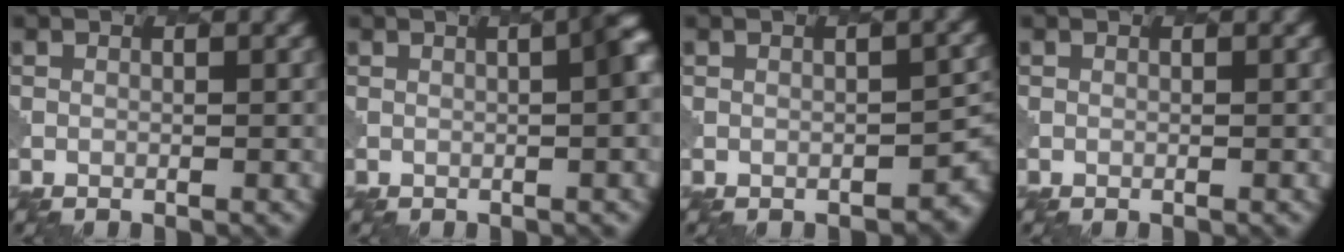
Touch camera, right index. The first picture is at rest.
{"total": 3.6, "force": [0.3, 0.8, 3.5], "torque": [-0.033, 0.014, 0.002]}
{"total": 3.9, "force": [-1.8, 2.2, 2.8], "torque": [-0.026, -0.007, -0.023]}
{"total": 0.0}